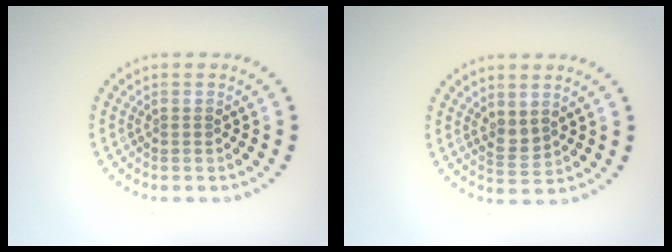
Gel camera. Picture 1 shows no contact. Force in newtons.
{"total": 1.6, "press": 1.4, "slide": 0.7}